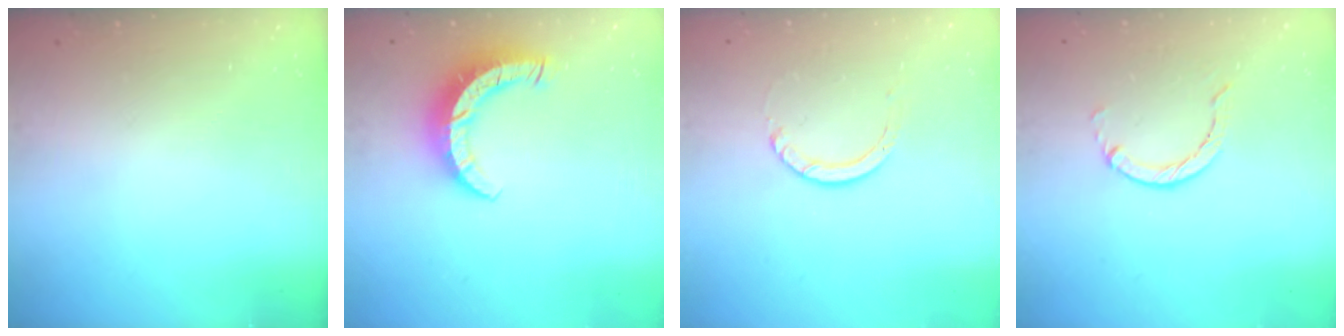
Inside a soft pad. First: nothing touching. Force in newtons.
{"total": 9.0, "press": 8.9, "slide": 1.0}
{"total": 3.6, "press": 3.6, "slide": 0.3}
{"total": 1.2, "press": 1.2, "slide": 0.2}